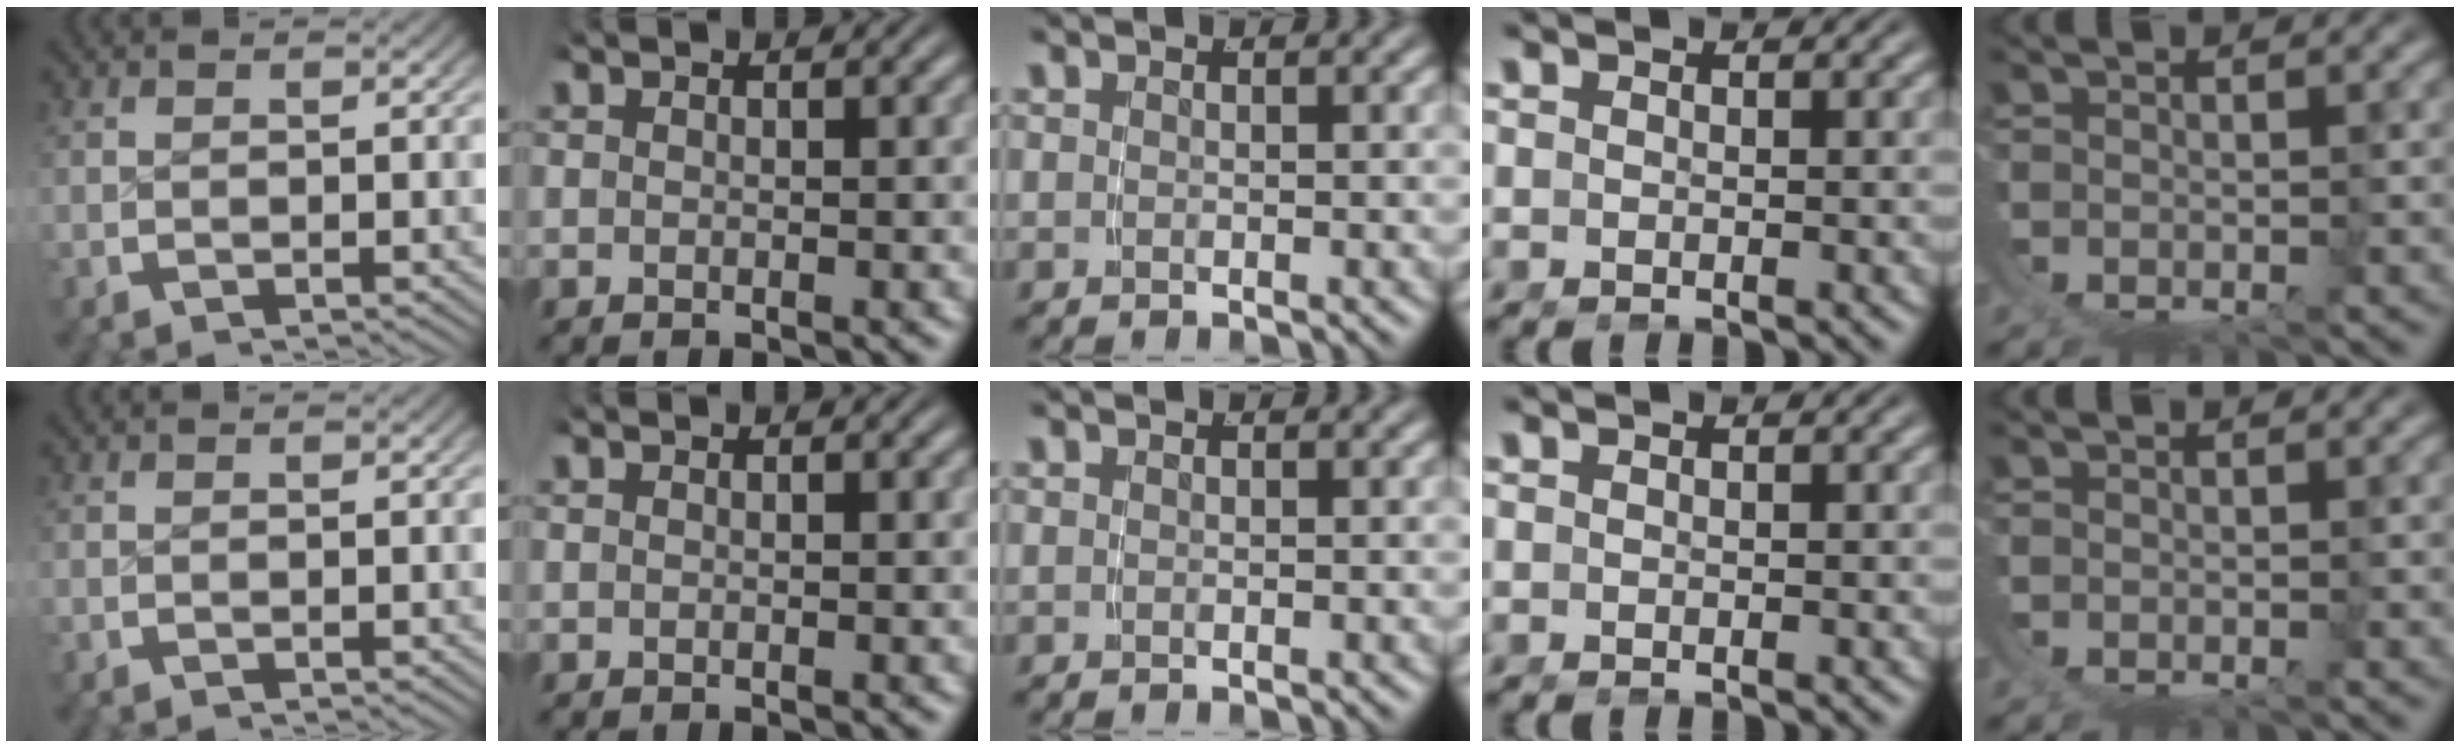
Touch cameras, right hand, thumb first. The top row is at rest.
{}